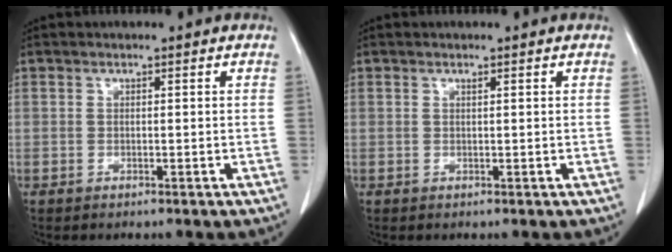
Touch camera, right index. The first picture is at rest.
{"total": 0.0}